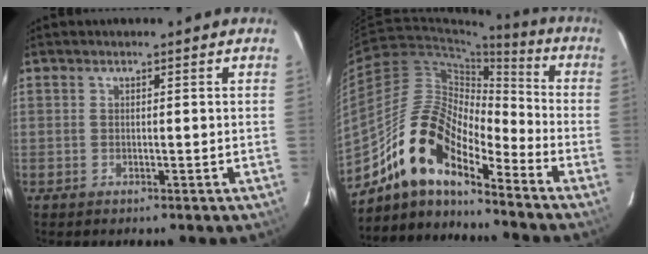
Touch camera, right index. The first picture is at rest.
{"total": 14.8, "force": [-11.3, 4.9, 8.2], "torque": [-0.146, 0.012, -0.229]}